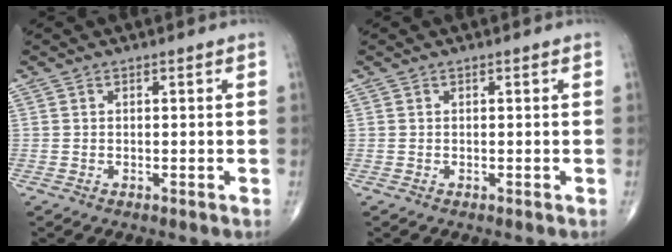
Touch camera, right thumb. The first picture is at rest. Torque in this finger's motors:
{"motor_torque": [-0.01, -0.01, 0.00, 0.01, 0.00]}